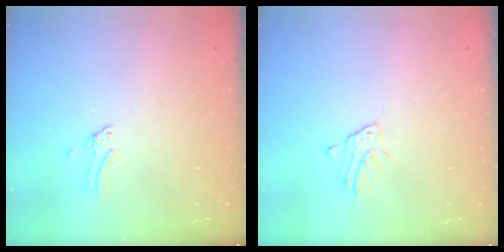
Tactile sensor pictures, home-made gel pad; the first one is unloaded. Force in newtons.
{"total": 2.0, "press": 2.0, "slide": 0.2}